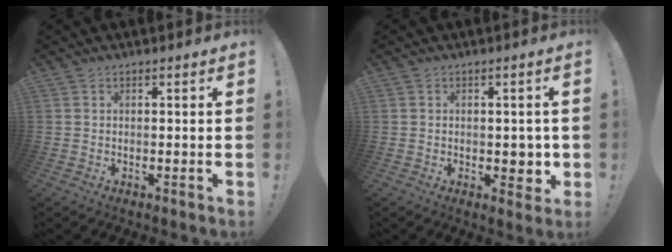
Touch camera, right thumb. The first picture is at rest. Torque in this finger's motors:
{"motor_torque": [0.63, 0.67, 0.49, 0.06, 0.03]}